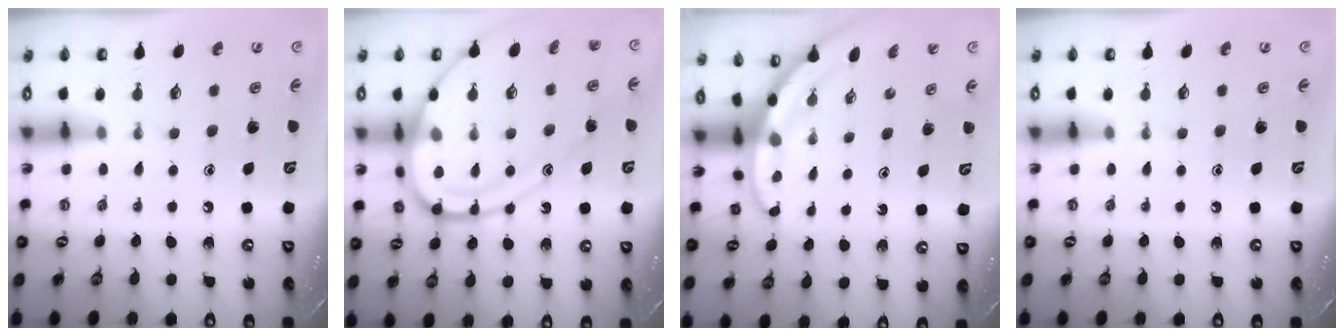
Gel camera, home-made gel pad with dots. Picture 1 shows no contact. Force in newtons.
{"total": 17.3, "press": 17.2, "slide": 1.7}
{"total": 3.4, "press": 3.4, "slide": 0.2}
{"total": 0.0}